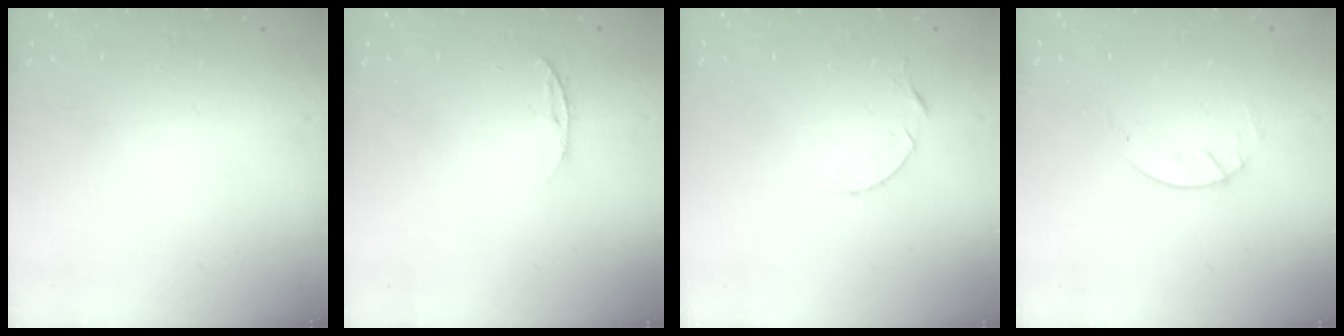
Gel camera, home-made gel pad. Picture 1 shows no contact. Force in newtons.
{"total": 4.4, "press": 4.4, "slide": 0.5}
{"total": 4.3, "press": 4.2, "slide": 0.4}
{"total": 1.7, "press": 1.6, "slide": 0.2}